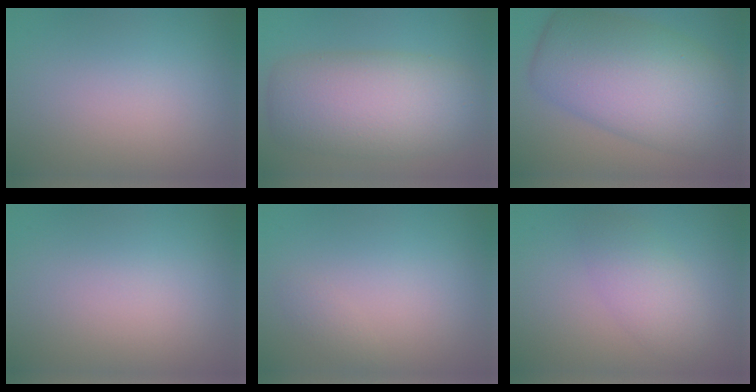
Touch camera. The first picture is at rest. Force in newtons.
{"total": 8.9, "press": 8.9, "slide": 0.7}
{"total": 11.9, "press": 11.9, "slide": 0.4}
{"total": 0.0}
{"total": 0.7, "press": 0.7, "slide": 0.0}
{"total": 2.9, "press": 2.9, "slide": 0.1}